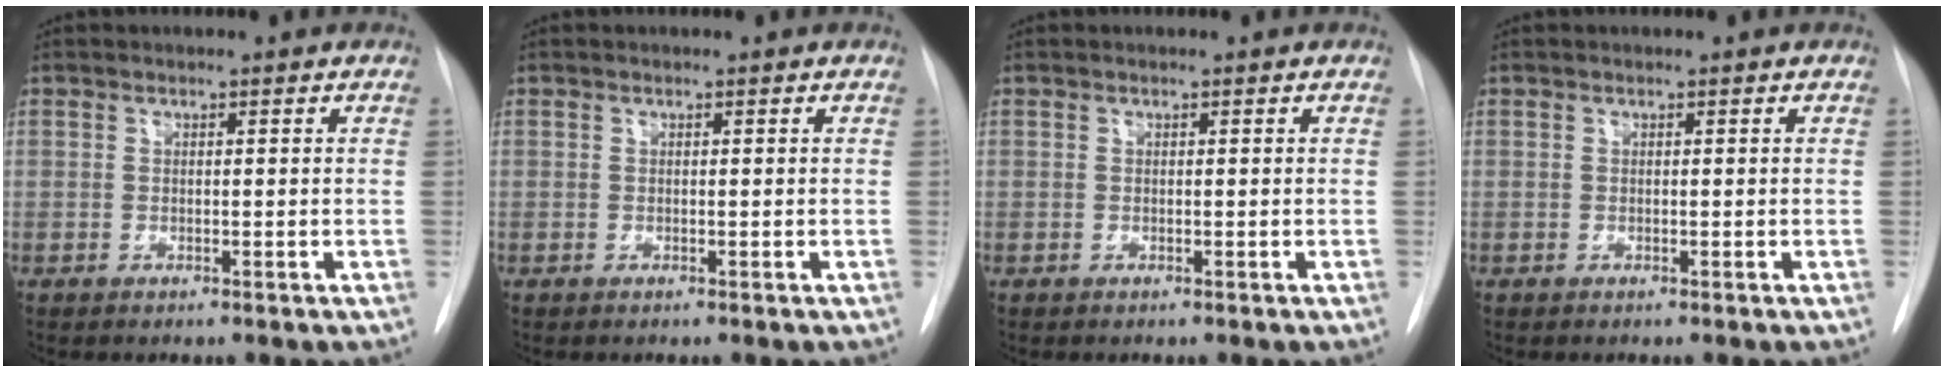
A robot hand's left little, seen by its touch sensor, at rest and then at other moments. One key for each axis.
{"total": 0.0}
{"total": 0.0}
{"total": 0.0}